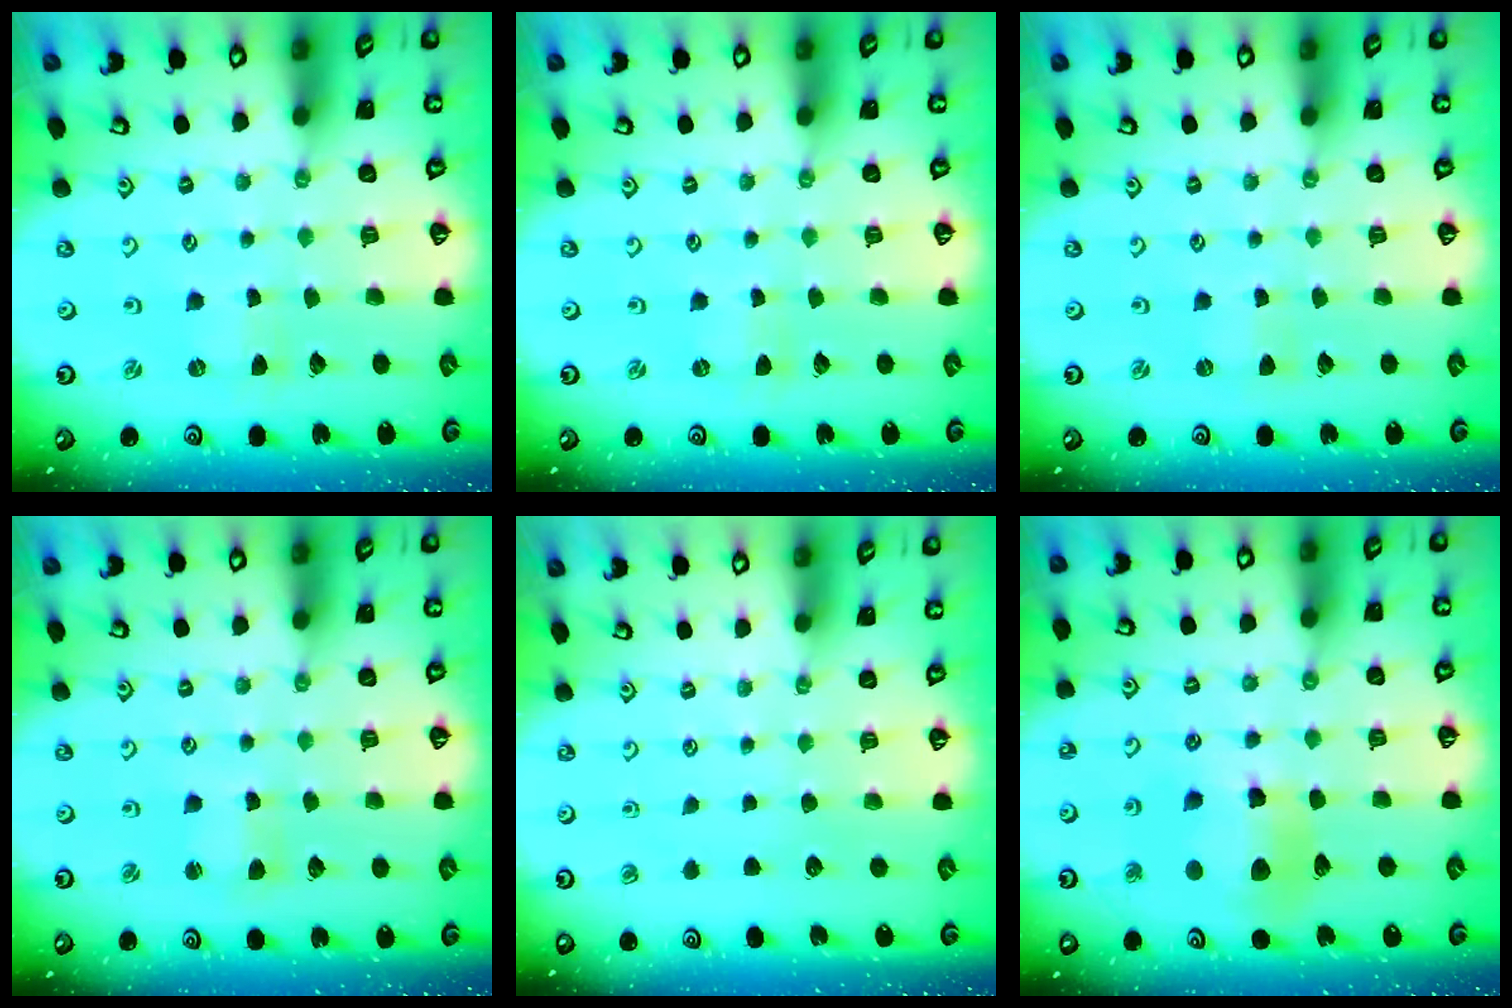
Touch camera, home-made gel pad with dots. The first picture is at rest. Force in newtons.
{"total": 0.0}
{"total": 0.0}
{"total": 2.6, "press": 2.5, "slide": 0.3}
{"total": 0.0}
{"total": 11.5, "press": 11.4, "slide": 1.3}